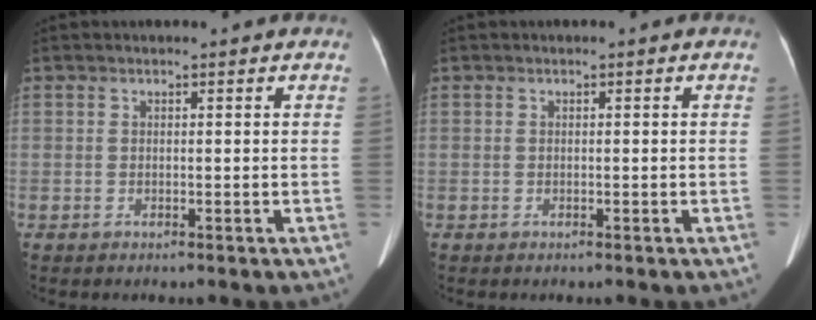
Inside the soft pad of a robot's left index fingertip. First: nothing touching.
{"total": 0.0}